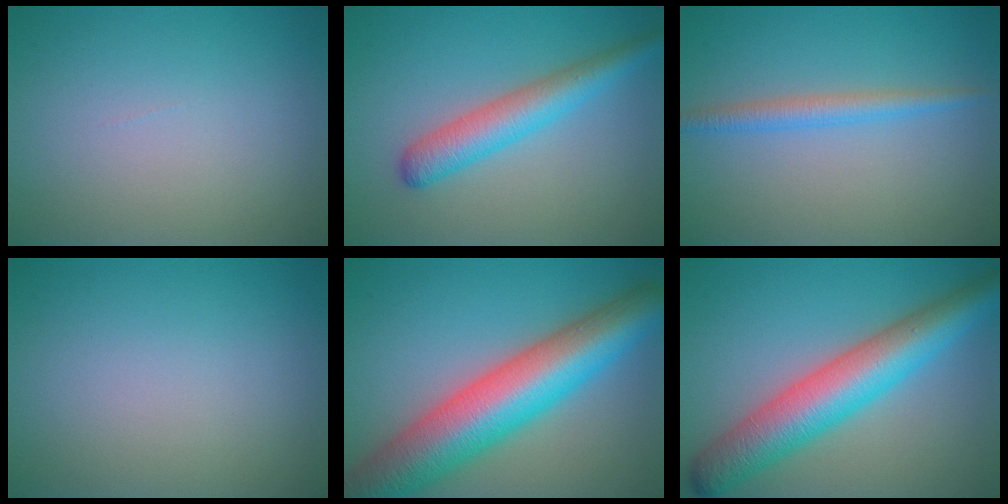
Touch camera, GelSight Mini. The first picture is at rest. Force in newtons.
{"total": 4.3, "press": 4.3, "slide": 0.1}
{"total": 2.2, "press": 2.2, "slide": 0.1}
{"total": 0.0}
{"total": 12.0, "press": 12.0, "slide": 0.7}
{"total": 8.5, "press": 8.5, "slide": 0.1}